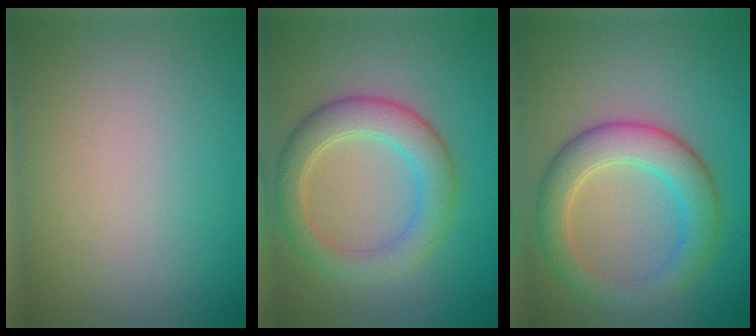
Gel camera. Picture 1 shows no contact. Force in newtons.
{"total": 4.6, "press": 4.6, "slide": 0.1}
{"total": 5.0, "press": 5.0, "slide": 0.1}